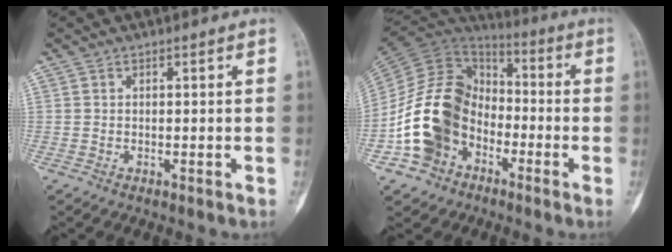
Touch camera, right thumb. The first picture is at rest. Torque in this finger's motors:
{"motor_torque": [2.51, 2.50, 1.80, -0.98, 0.45]}